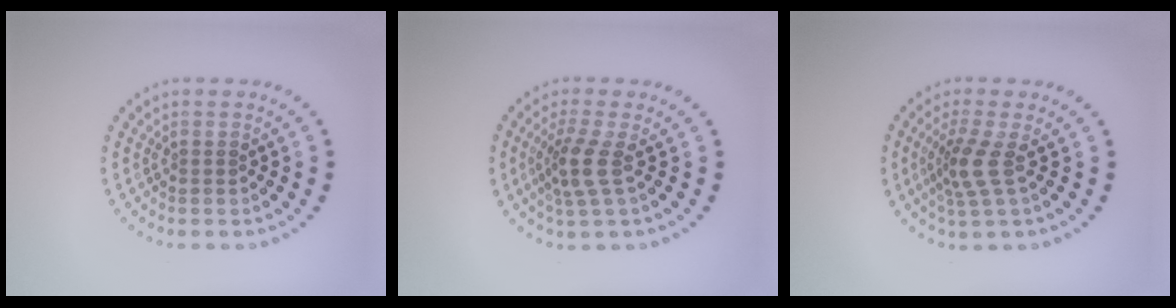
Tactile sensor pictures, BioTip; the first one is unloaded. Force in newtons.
{"total": 2.7, "press": 2.1, "slide": 1.7}
{"total": 2.8, "press": 2.0, "slide": 1.9}